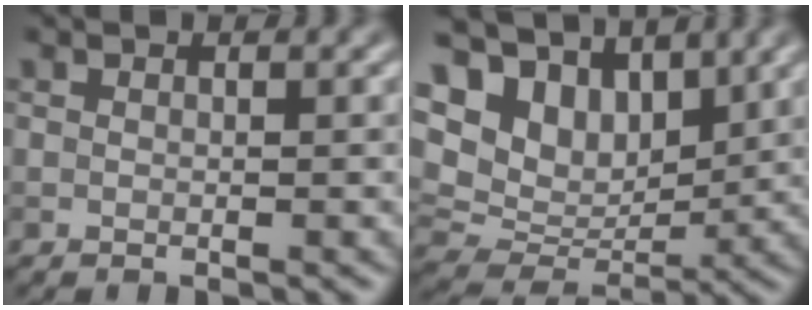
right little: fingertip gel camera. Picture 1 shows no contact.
{"total": 12.0, "force": [5.9, 7.9, 6.9], "torque": [-0.153, 0.027, 0.103]}